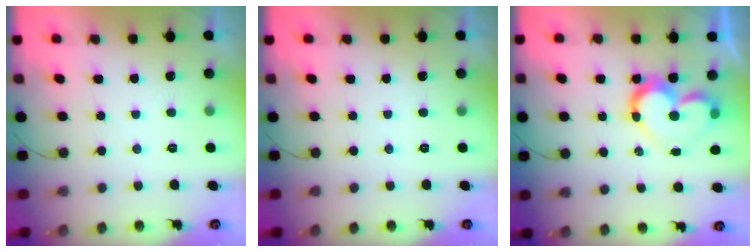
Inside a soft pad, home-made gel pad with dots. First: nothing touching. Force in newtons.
{"total": 0.0}
{"total": 11.6, "press": 11.5, "slide": 1.2}